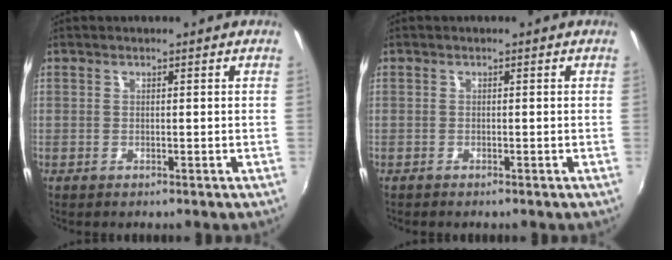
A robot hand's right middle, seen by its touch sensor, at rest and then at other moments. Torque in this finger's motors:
{"motor_torque": [-0.20, 0.12, -0.04, -0.01]}